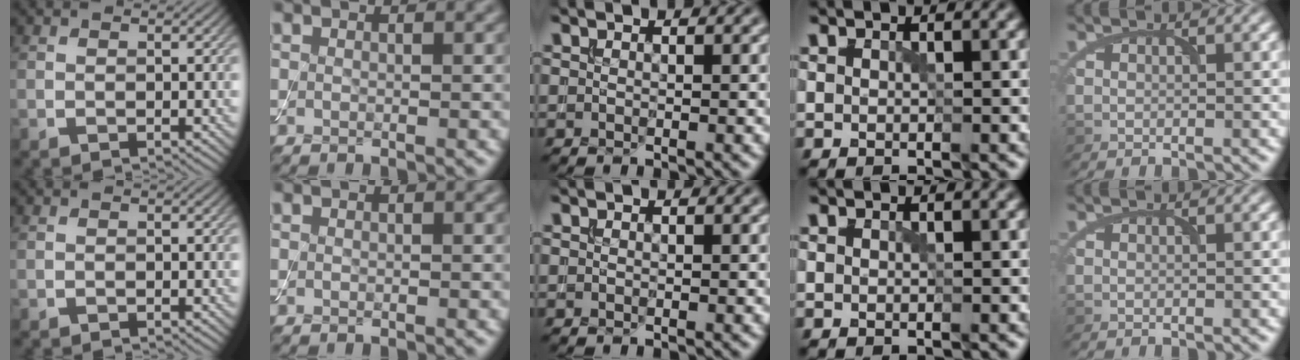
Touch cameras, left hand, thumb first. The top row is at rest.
{}